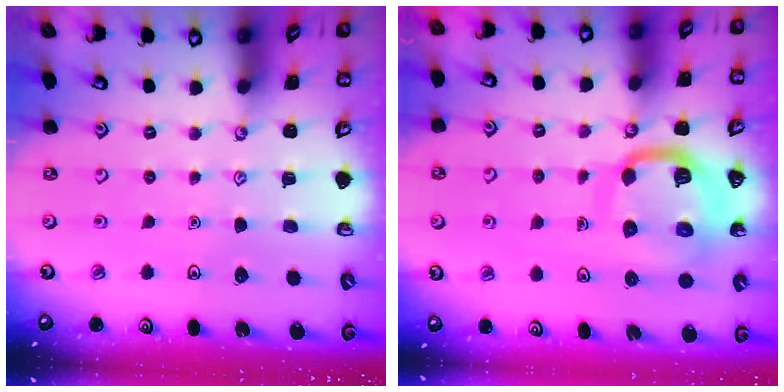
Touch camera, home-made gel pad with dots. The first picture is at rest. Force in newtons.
{"total": 11.5, "press": 11.5, "slide": 1.1}